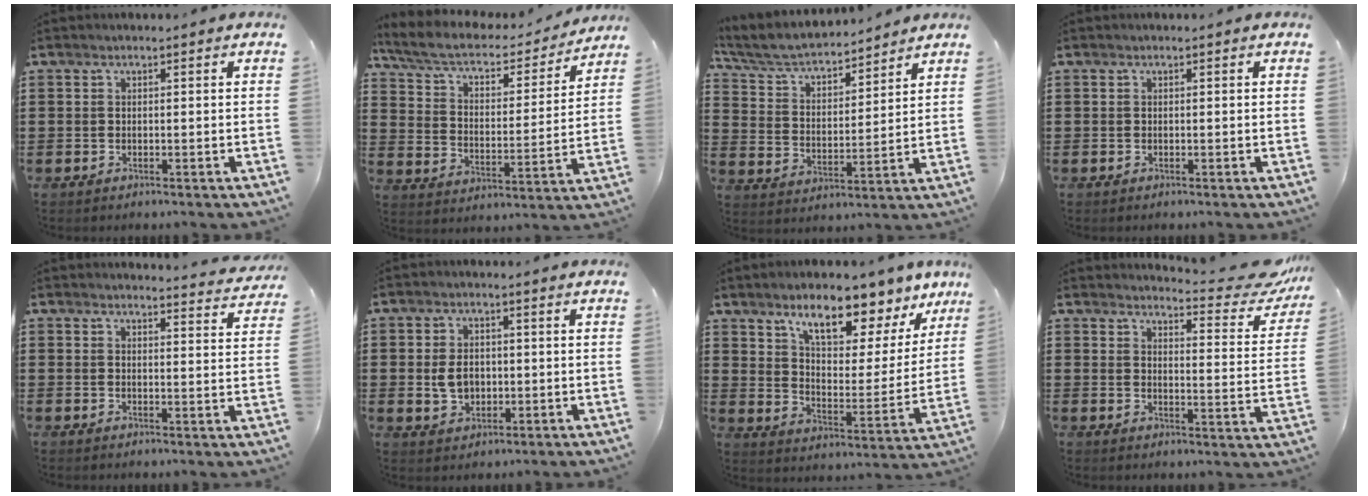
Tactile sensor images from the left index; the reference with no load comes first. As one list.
[{"total": 5.7, "force": [4.5, 2.0, 2.9], "torque": [-0.078, -0.029, 0.072]}, {"total": 5.4, "force": [4.9, 1.2, 1.9], "torque": [-0.062, -0.029, 0.081]}, {"total": 0.0}, {"total": 3.0, "force": [3.0, -0.1, 0.5], "torque": [-0.012, -0.017, 0.053]}, {"total": 4.5, "force": [-0.1, 3.3, 3.2], "torque": [-0.056, 0.000, -0.009]}, {"total": 10.4, "force": [8.5, 2.6, 5.3], "torque": [-0.095, -0.049, 0.144]}, {"total": 5.2, "force": [4.8, 0.4, 2.0], "torque": [-0.036, -0.036, 0.077]}]